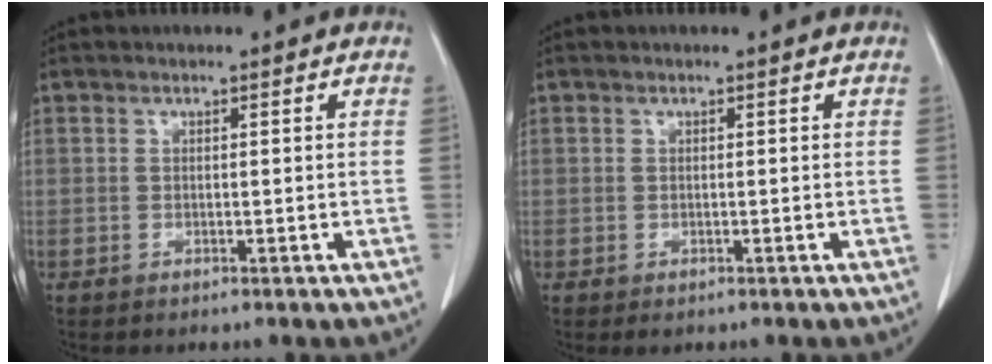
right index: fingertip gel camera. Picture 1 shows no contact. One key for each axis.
{"total": 0.7, "fx": -0.1, "fy": 0.7, "fz": 0.1, "tx": -0.001, "ty": 0.003, "tz": 0.000}